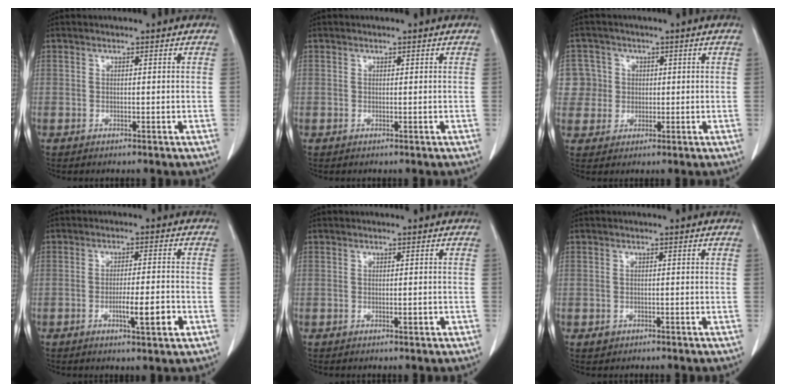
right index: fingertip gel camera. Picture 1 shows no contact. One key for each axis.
{"total": 0.0}
{"total": 6.2, "fx": 1.1, "fy": 6.1, "fz": 0.1, "tx": 0.005, "ty": 0.023, "tz": 0.025}
{"total": 5.9, "fx": -2.2, "fy": 0.4, "fz": 5.4, "tx": -0.083, "ty": -0.005, "tz": -0.033}
{"total": 1.0, "fx": -0.4, "fy": 0.2, "fz": 0.9, "tx": -0.013, "ty": 0.000, "tz": -0.004}
{"total": 1.1, "fx": -0.6, "fy": 0.9, "fz": 0.1, "tx": -0.004, "ty": 0.002, "tz": -0.008}